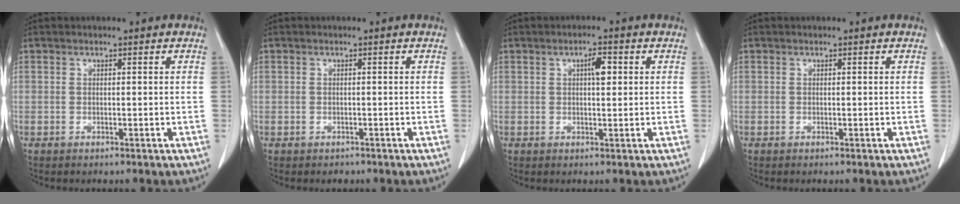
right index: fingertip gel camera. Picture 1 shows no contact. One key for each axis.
{"total": 1.2, "fx": -0.7, "fy": 1.0, "fz": 0.0, "tx": -0.009, "ty": 0.002, "tz": -0.012}
{"total": 2.7, "fx": 0.8, "fy": 0.8, "fz": 2.5, "tx": -0.042, "ty": 0.003, "tz": 0.012}
{"total": 0.0}